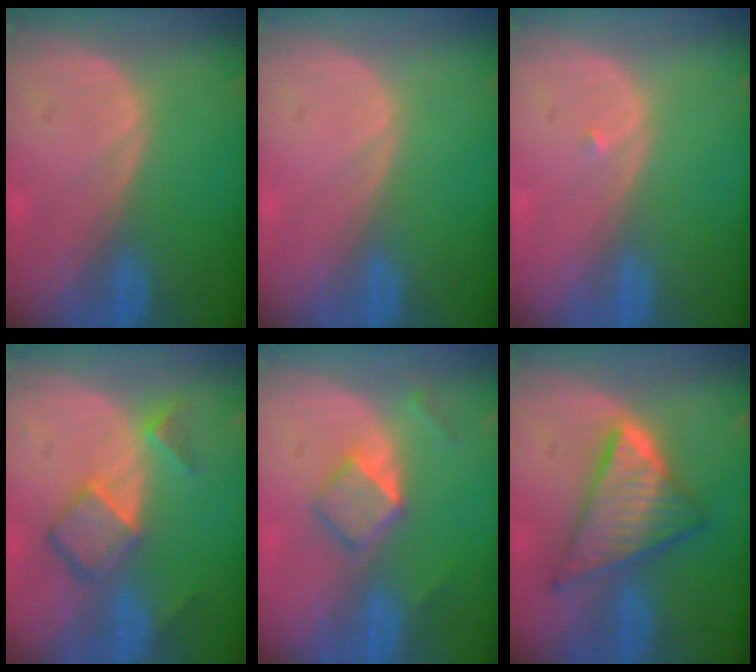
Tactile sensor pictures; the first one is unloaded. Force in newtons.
{"total": 0.0}
{"total": 0.5, "press": 0.4, "slide": 0.3}
{"total": 6.9, "press": 5.9, "slide": 3.6}
{"total": 5.2, "press": 4.5, "slide": 2.7}
{"total": 9.1, "press": 9.1, "slide": 0.7}